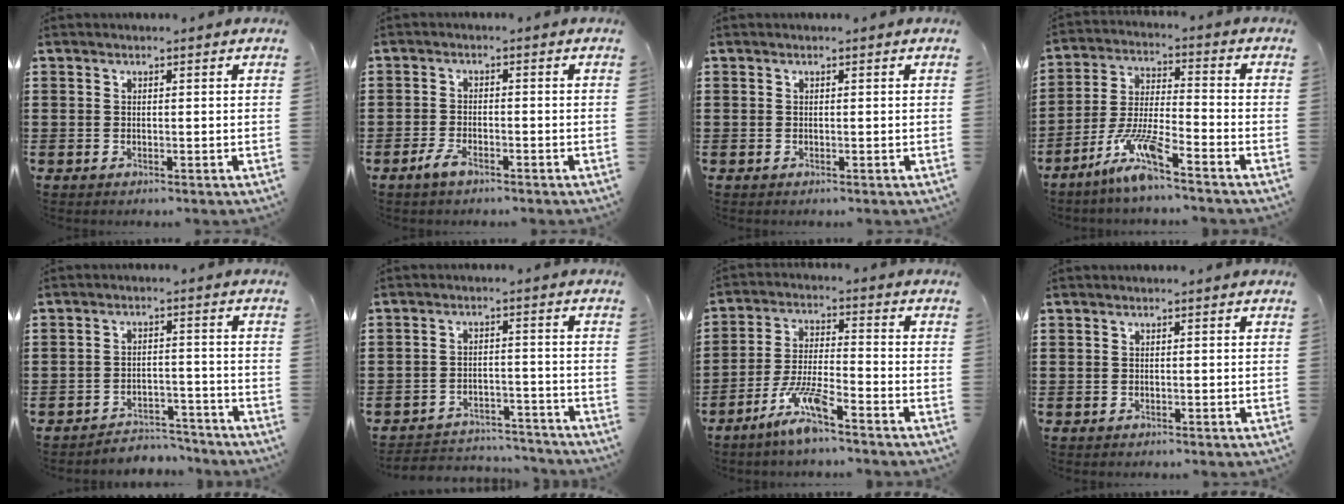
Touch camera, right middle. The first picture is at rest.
{"total": 2.9, "force": [-1.9, 1.0, 1.9], "torque": [-0.054, -0.004, -0.042]}
{"total": 0.0}
{"total": 8.5, "force": [-6.4, 0.6, 5.6], "torque": [-0.124, -0.012, -0.124]}
{"total": 4.0, "force": [-3.9, 0.7, 0.1], "torque": [-0.008, 0.006, -0.083]}
{"total": 4.0, "force": [-3.9, 0.7, 0.1], "torque": [-0.006, 0.005, -0.084]}
{"total": 7.8, "force": [-5.7, 0.7, 5.2], "torque": [-0.110, -0.010, -0.109]}
{"total": 0.0}